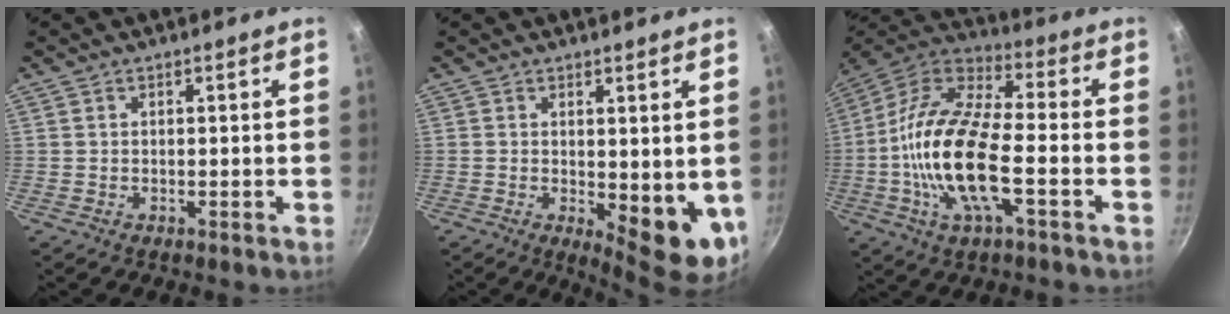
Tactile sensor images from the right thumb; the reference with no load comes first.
{"total": 8.8, "force": [0.1, 3.7, 8.0], "torque": [-0.086, -0.015, 0.011]}
{"total": 19.7, "force": [-4.2, 7.7, 17.7], "torque": [-0.346, 0.034, -0.099]}